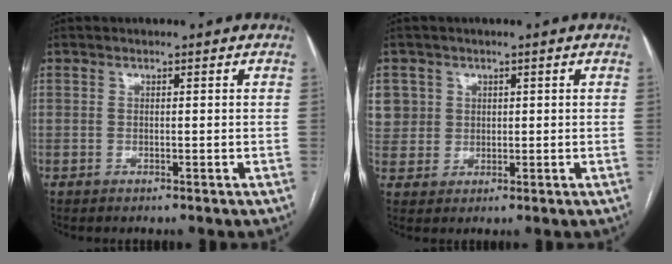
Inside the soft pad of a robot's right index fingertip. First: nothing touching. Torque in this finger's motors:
{"motor_torque": [0.48, 0.40, 0.18, 0.04]}